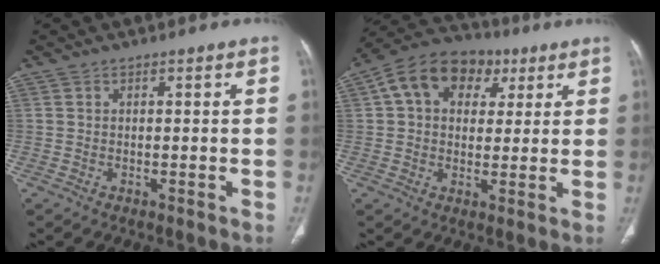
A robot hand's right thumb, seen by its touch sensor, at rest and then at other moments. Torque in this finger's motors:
{"motor_torque": [-0.82, 1.07, 0.51, -0.46, 0.21]}